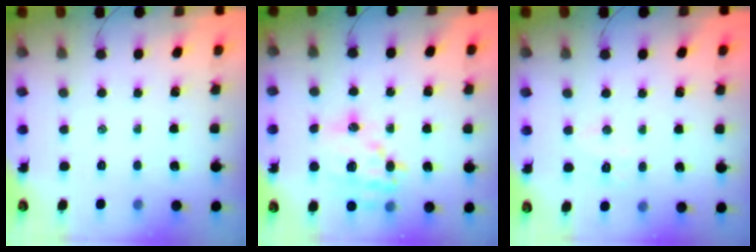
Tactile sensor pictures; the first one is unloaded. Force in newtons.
{"total": 17.7, "press": 17.4, "slide": 3.3}
{"total": 5.2, "press": 5.1, "slide": 1.0}